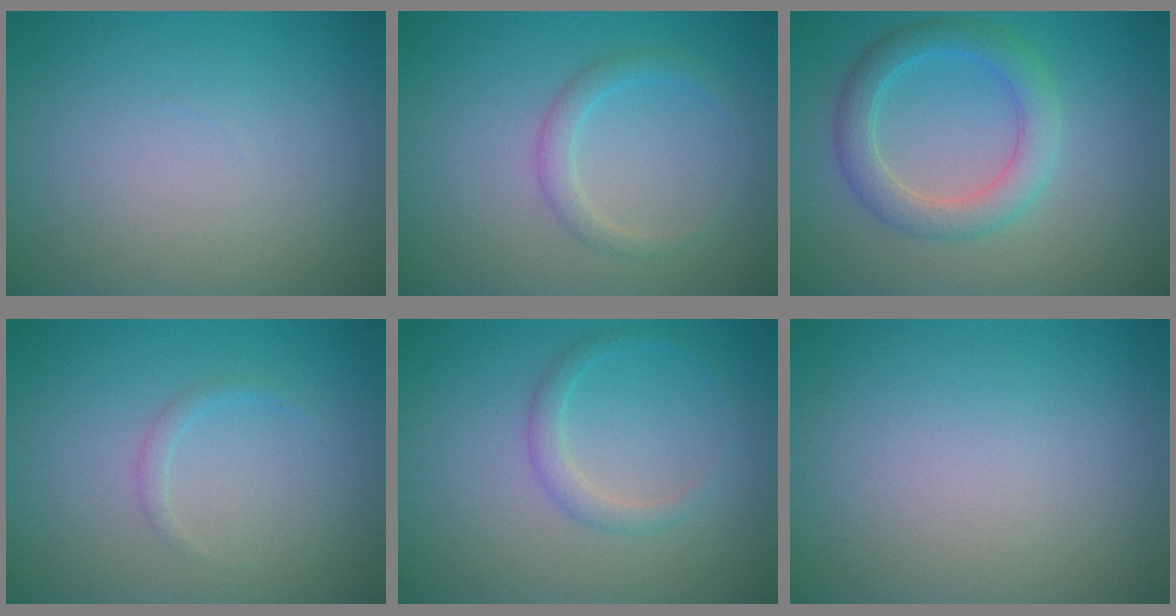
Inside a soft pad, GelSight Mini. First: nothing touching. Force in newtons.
{"total": 1.7, "press": 1.7, "slide": 0.1}
{"total": 3.8, "press": 3.8, "slide": 0.2}
{"total": 0.8, "press": 0.8, "slide": 0.1}
{"total": 1.6, "press": 1.6, "slide": 0.1}
{"total": 0.0}